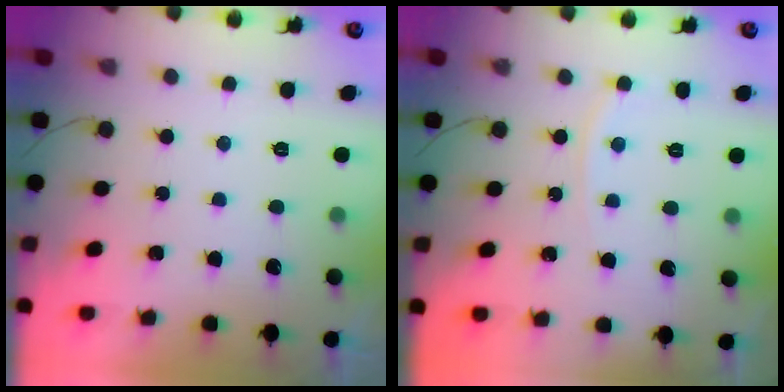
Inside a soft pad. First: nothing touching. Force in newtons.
{"total": 3.6, "press": 3.6, "slide": 0.3}